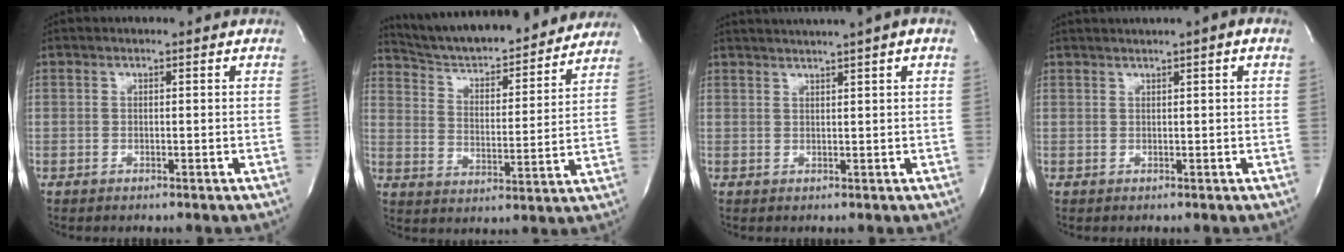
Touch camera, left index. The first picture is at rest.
{"total": 20.5, "force": [19.0, 3.6, 6.7], "torque": [-0.102, 0.002, 0.275]}
{"total": 6.9, "force": [5.3, -0.9, 4.3], "torque": [-0.067, 0.026, 0.068]}
{"total": 3.5, "force": [2.2, -0.2, 2.7], "torque": [-0.046, 0.019, 0.036]}